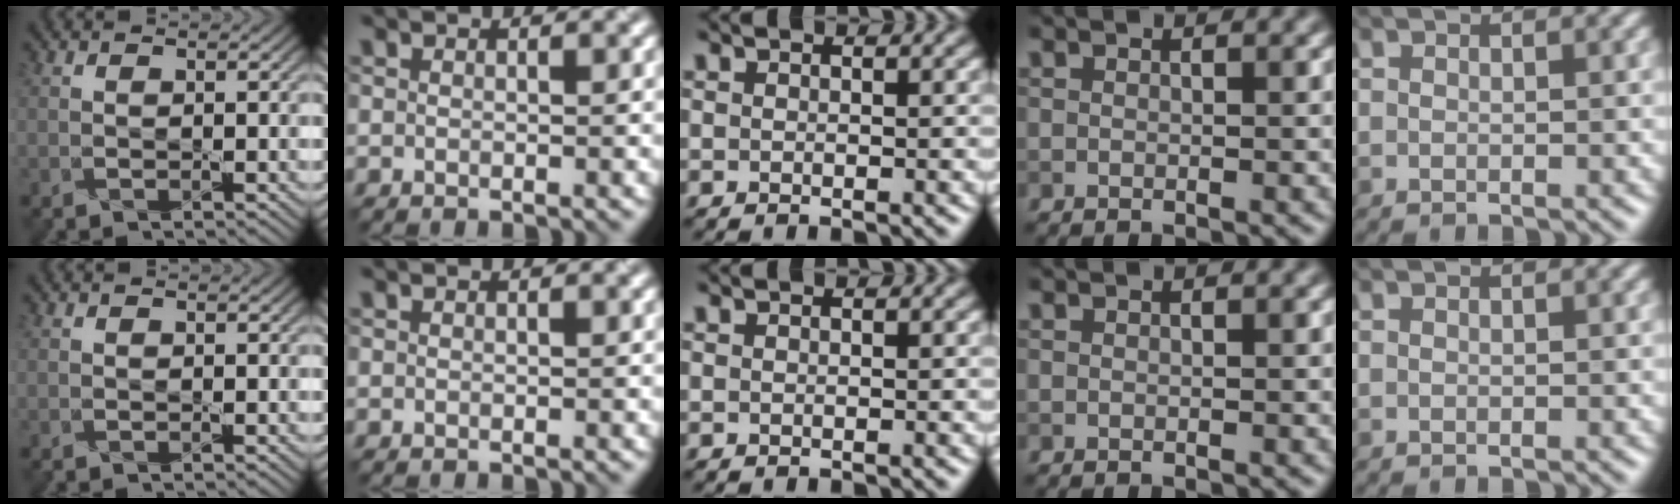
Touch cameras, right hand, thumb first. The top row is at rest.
{}